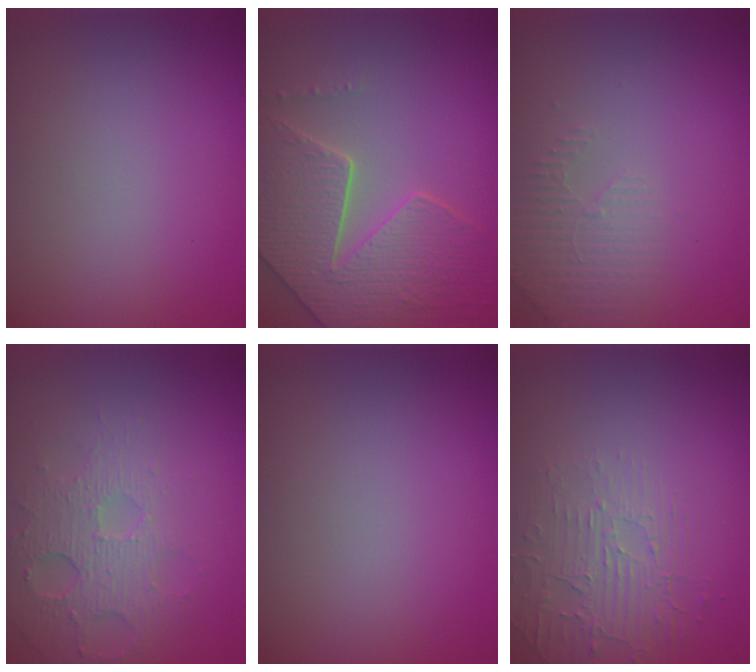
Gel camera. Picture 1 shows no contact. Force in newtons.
{"total": 7.3, "press": 6.0, "slide": 4.2}
{"total": 2.3, "press": 2.2, "slide": 0.6}
{"total": 3.5, "press": 3.2, "slide": 1.4}
{"total": 0.0}
{"total": 2.1, "press": 1.3, "slide": 1.7}